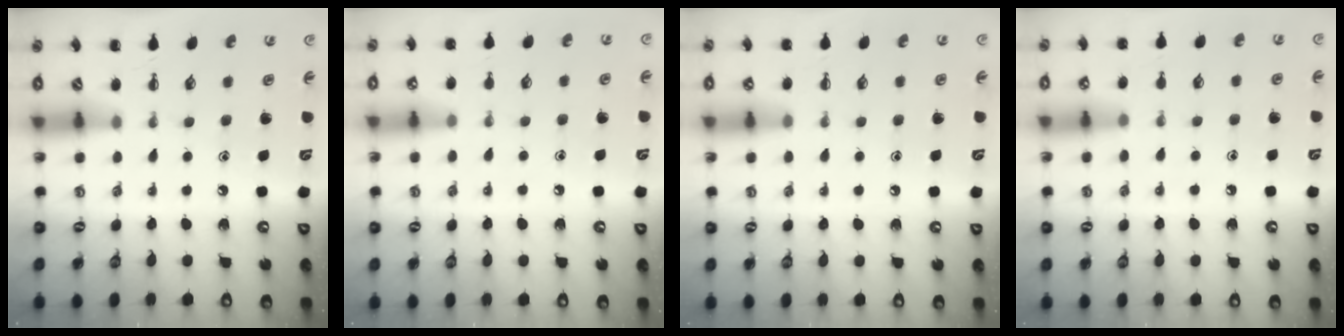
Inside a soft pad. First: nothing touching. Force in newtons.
{"total": 5.9, "press": 5.5, "slide": 1.9}
{"total": 3.3, "press": 3.0, "slide": 1.2}
{"total": 7.8, "press": 7.5, "slide": 2.0}